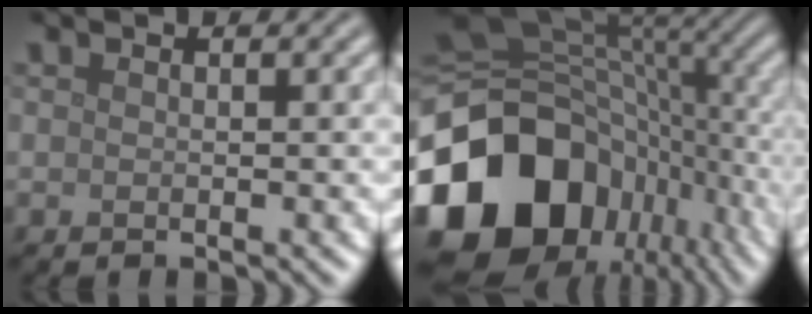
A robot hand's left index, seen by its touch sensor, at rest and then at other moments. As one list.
[{"total": 19.5, "force": [-7.4, 14.5, 10.7], "torque": [-0.249, -0.015, -0.121]}]